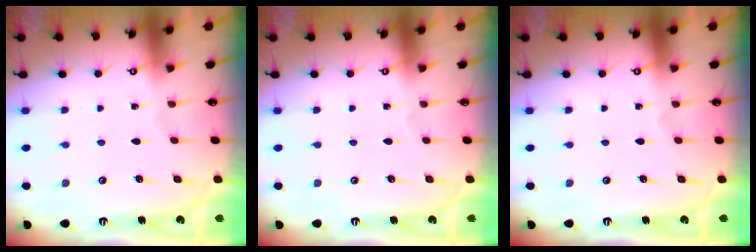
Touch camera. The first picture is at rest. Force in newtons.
{"total": 0.0}
{"total": 0.0}